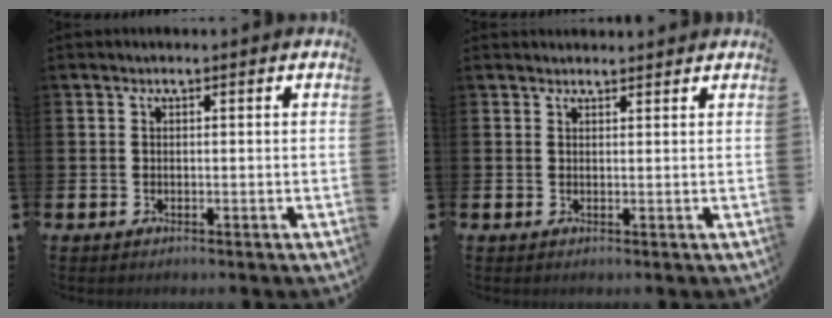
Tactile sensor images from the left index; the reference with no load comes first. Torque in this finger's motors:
{"motor_torque": [0.05, -0.27, 0.08, 0.04]}